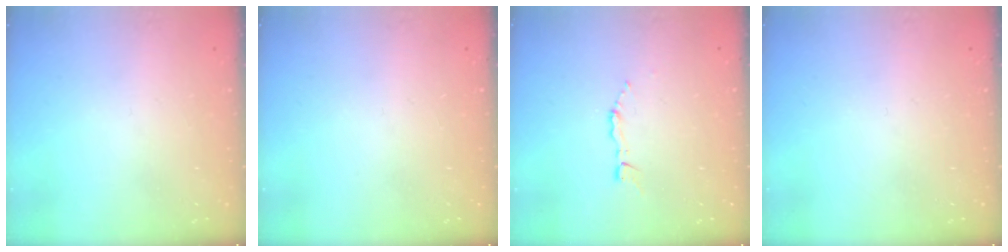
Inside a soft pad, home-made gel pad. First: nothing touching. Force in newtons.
{"total": 0.0}
{"total": 2.2, "press": 2.2, "slide": 0.3}
{"total": 0.0}